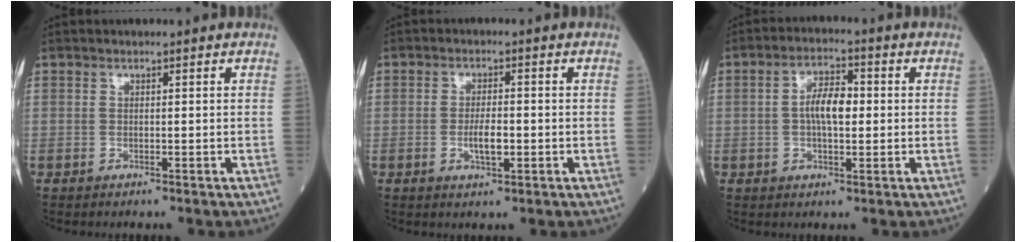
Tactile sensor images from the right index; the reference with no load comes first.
{"total": 3.8, "force": [-0.9, 1.0, 3.5], "torque": [-0.067, -0.001, -0.014]}
{"total": 6.0, "force": [0.2, 2.3, 5.5], "torque": [-0.105, 0.010, -0.001]}